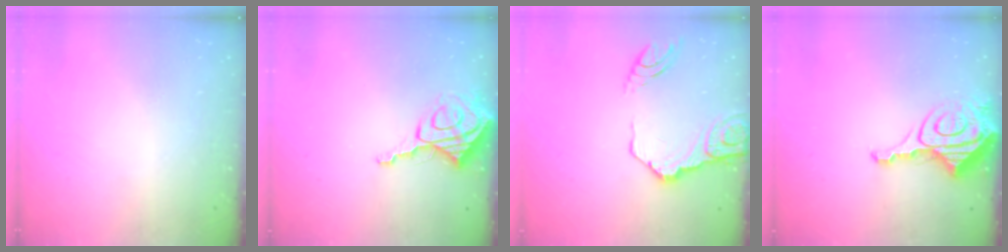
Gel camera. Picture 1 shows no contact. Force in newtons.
{"total": 8.5, "press": 8.4, "slide": 0.8}
{"total": 14.0, "press": 13.9, "slide": 1.6}
{"total": 13.8, "press": 13.7, "slide": 1.4}